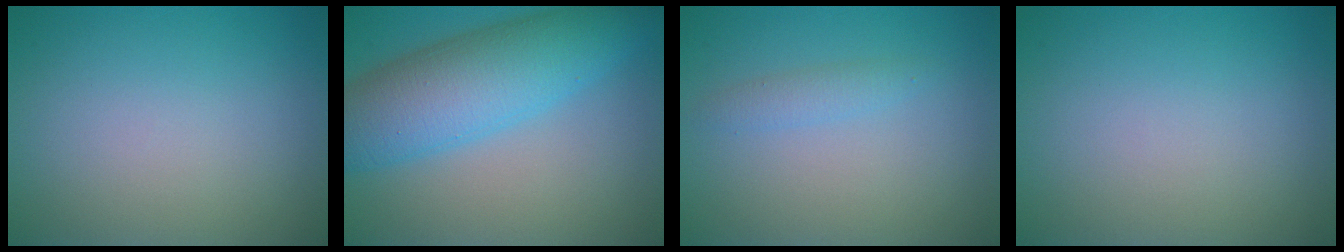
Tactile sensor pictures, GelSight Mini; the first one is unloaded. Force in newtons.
{"total": 8.6, "press": 8.6, "slide": 0.2}
{"total": 1.3, "press": 1.3, "slide": 0.1}
{"total": 0.0}